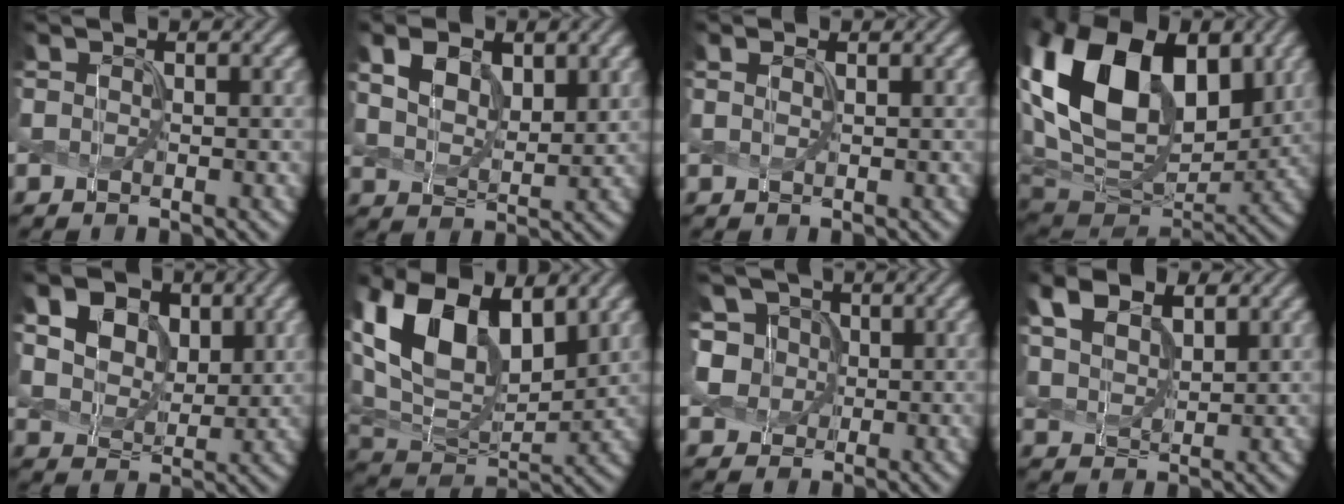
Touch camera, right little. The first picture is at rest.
{"total": 4.5, "force": [2.3, 2.5, 3.0], "torque": [-0.061, -0.002, 0.046]}
{"total": 0.8, "force": [0.5, 0.3, 0.6], "torque": [-0.015, 0.001, 0.010]}
{"total": 16.7, "force": [4.7, 11.1, 11.5], "torque": [-0.241, 0.014, 0.088]}
{"total": 9.5, "force": [4.5, 6.6, 5.1], "torque": [-0.114, 0.015, 0.073]}
{"total": 12.7, "force": [5.1, 7.4, 9.0], "torque": [-0.197, 0.002, 0.095]}
{"total": 6.5, "force": [2.1, 5.4, 2.9], "torque": [-0.051, 0.024, 0.022]}
{"total": 5.4, "force": [3.3, 2.9, 3.2], "torque": [-0.077, 0.007, 0.062]}